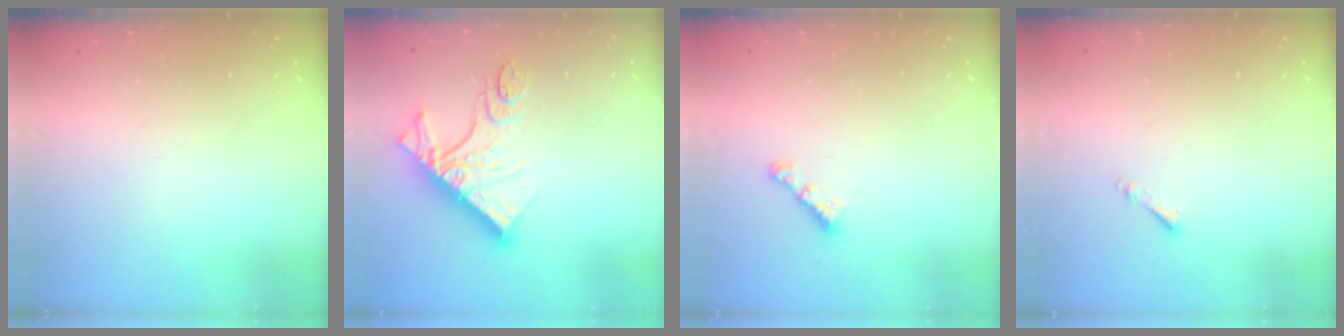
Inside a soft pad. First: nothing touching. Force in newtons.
{"total": 15.3, "press": 15.3, "slide": 1.3}
{"total": 4.5, "press": 4.4, "slide": 0.7}
{"total": 0.8, "press": 0.7, "slide": 0.3}